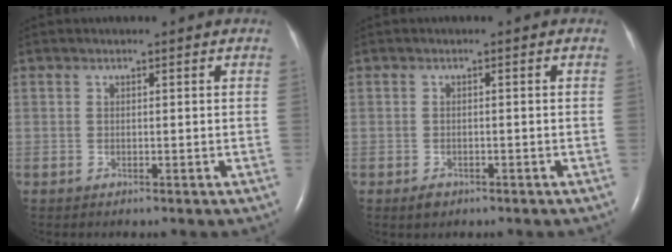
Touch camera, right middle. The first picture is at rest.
{"total": 1.5, "force": [-1.0, 0.9, 0.7], "torque": [-0.015, 0.001, -0.011]}